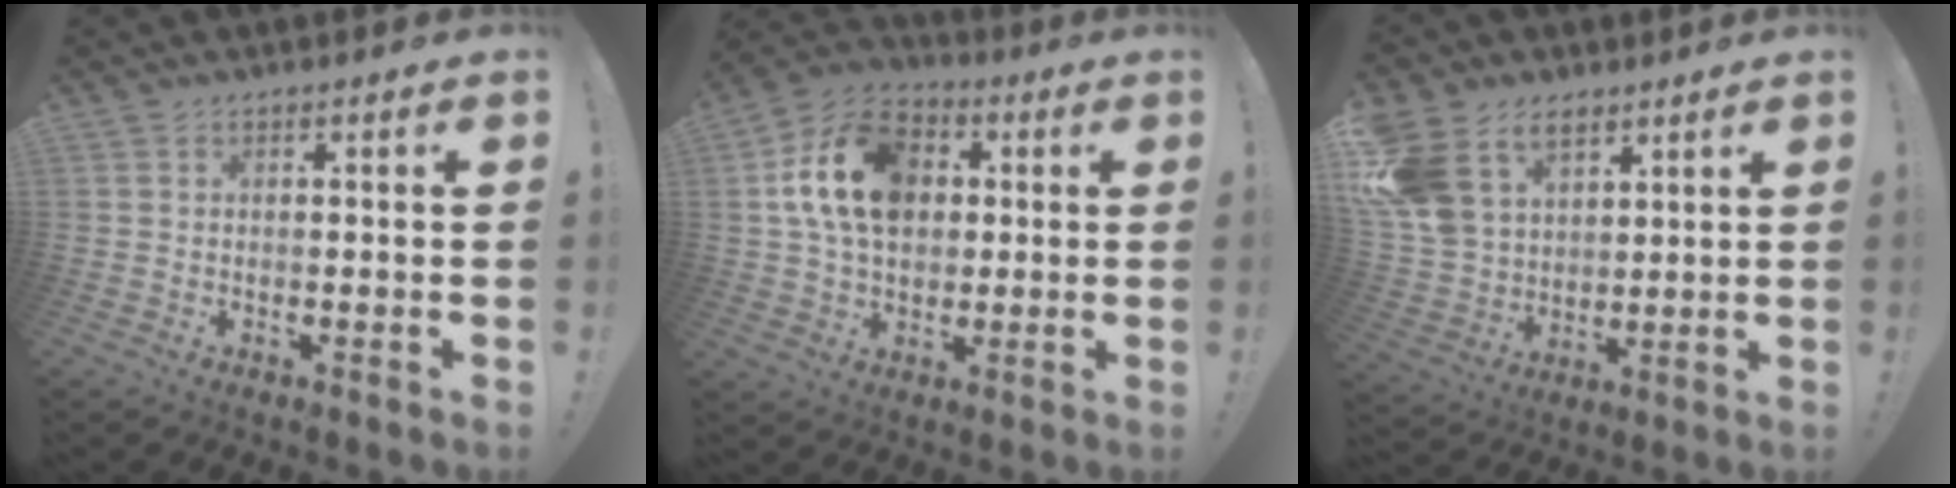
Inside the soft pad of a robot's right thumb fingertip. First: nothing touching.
{"total": 17.7, "force": [3.7, 13.0, 11.4], "torque": [-0.194, 0.004, 0.073]}
{"total": 15.0, "force": [8.3, 10.5, 6.8], "torque": [-0.133, -0.047, 0.165]}